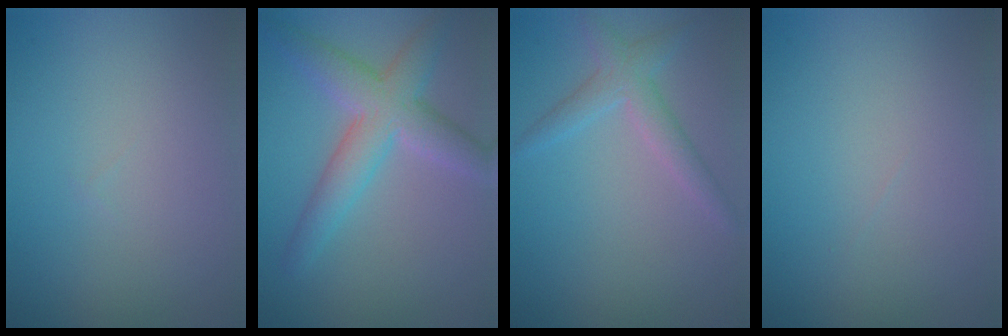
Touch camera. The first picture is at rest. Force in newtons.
{"total": 5.1, "press": 5.1, "slide": 0.3}
{"total": 2.4, "press": 2.4, "slide": 0.2}
{"total": 0.0}